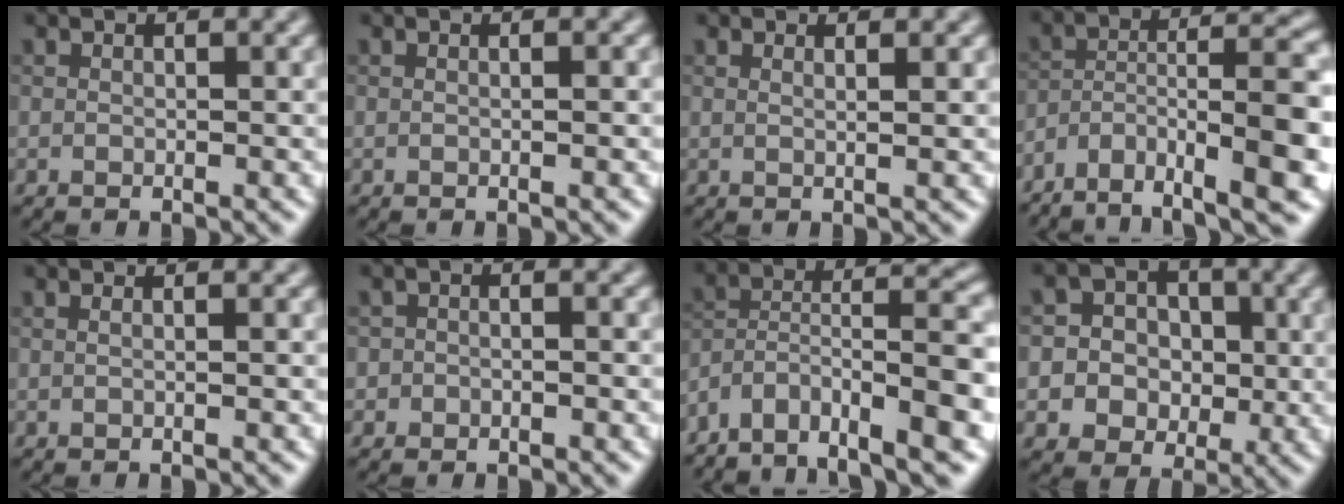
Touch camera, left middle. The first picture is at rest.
{"total": 1.5, "force": [0.0, 0.8, 1.3], "torque": [-0.015, -0.007, -0.015]}
{"total": 1.9, "force": [0.8, 0.9, 1.5], "torque": [-0.016, -0.006, -0.006]}
{"total": 10.2, "force": [-5.4, 3.9, 7.8], "torque": [-0.126, -0.003, -0.100]}
{"total": 1.7, "force": [0.4, 1.0, 1.4], "torque": [-0.010, -0.014, -0.016]}
{"total": 1.6, "force": [-0.4, 1.3, 0.8], "torque": [-0.009, -0.007, -0.016]}
{"total": 10.0, "force": [-6.2, 3.9, 6.9], "torque": [-0.115, 0.002, -0.125]}
{"total": 7.2, "force": [0.5, 6.8, 2.3], "torque": [-0.043, 0.017, -0.002]}